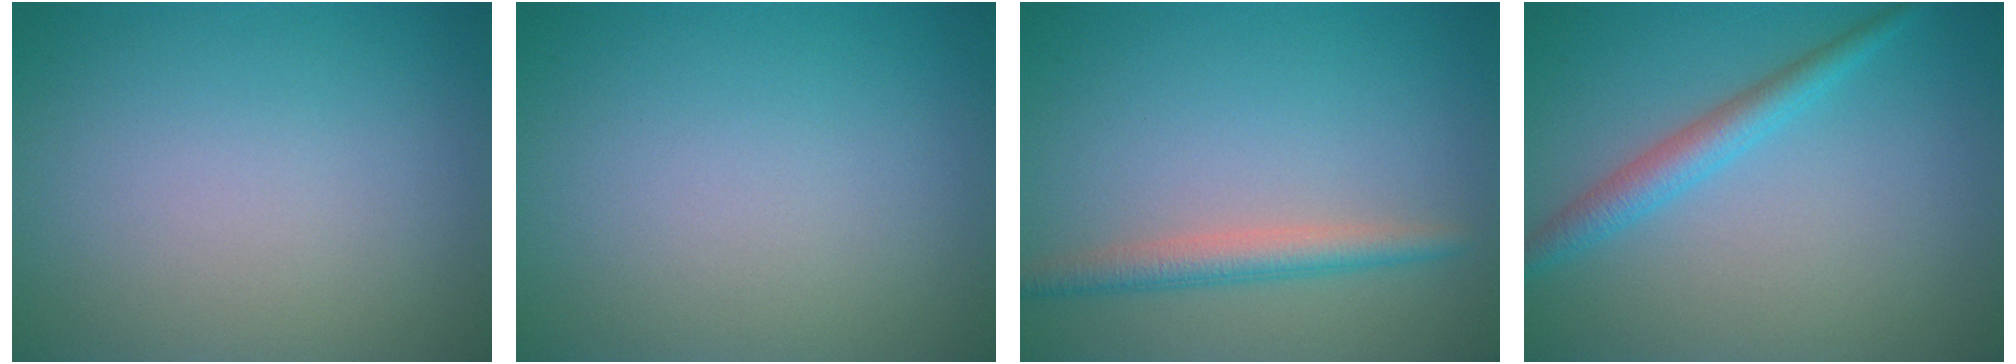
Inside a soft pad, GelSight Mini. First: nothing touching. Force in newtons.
{"total": 0.0}
{"total": 2.7, "press": 2.7, "slide": 0.2}
{"total": 2.7, "press": 2.7, "slide": 0.1}